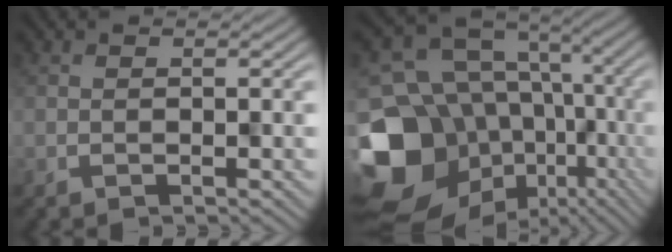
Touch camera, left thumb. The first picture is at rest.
{"total": 17.7, "force": [-3.5, 14.2, 10.1], "torque": [-0.249, -0.027, -0.016]}